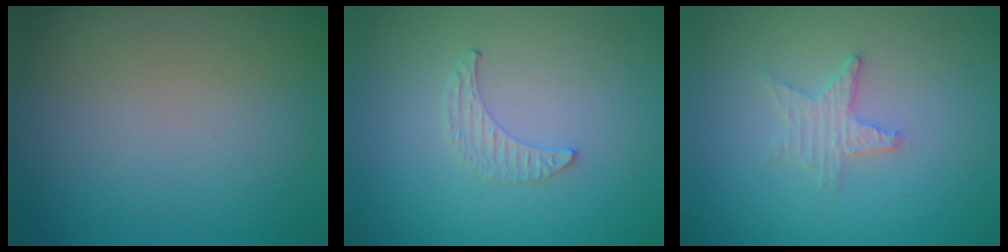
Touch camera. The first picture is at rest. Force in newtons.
{"total": 0.5, "press": 0.5, "slide": 0.2}
{"total": 2.1, "press": 2.0, "slide": 0.4}